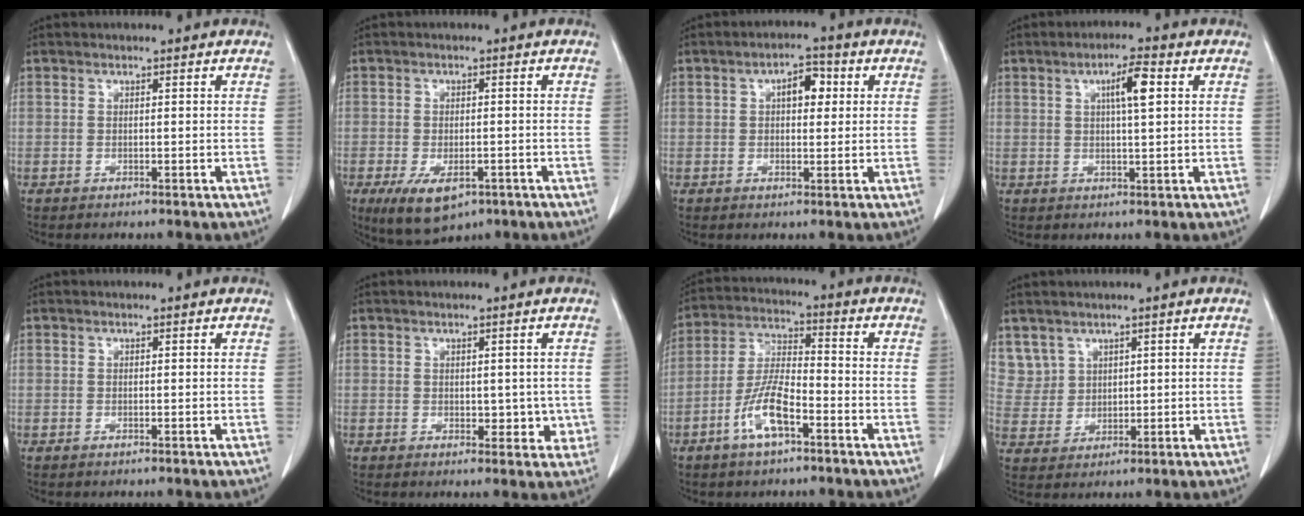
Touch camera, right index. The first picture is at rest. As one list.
[{"total": 7.8, "force": [-4.3, 3.5, 5.4], "torque": [-0.093, -0.014, -0.062]}, {"total": 4.5, "force": [1.2, 2.2, 3.8], "torque": [-0.057, 0.015, 0.016]}, {"total": 5.1, "force": [1.6, 0.6, 4.8], "torque": [-0.082, 0.004, 0.026]}, {"total": 0.0}, {"total": 3.6, "force": [0.0, 2.4, 2.6], "torque": [-0.018, -0.001, 0.008]}, {"total": 8.5, "force": [-4.2, 2.3, 7.1], "torque": [-0.155, 0.001, -0.080]}, {"total": 5.3, "force": [3.4, 4.1, -0.2], "torque": [0.008, 0.007, 0.079]}]